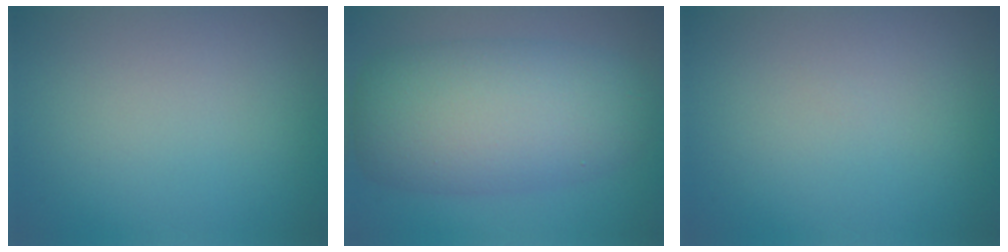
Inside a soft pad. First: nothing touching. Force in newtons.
{"total": 9.6, "press": 9.6, "slide": 0.1}
{"total": 0.0}